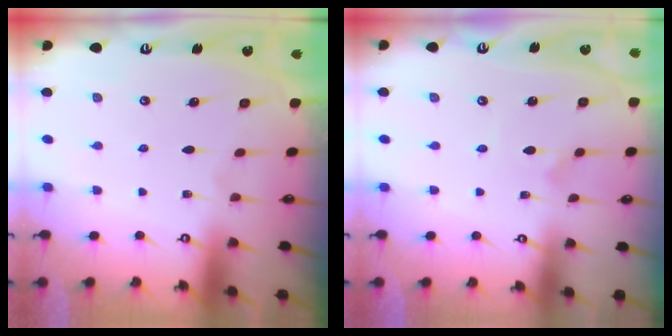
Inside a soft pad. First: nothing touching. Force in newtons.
{"total": 0.7, "press": 0.7, "slide": 0.1}